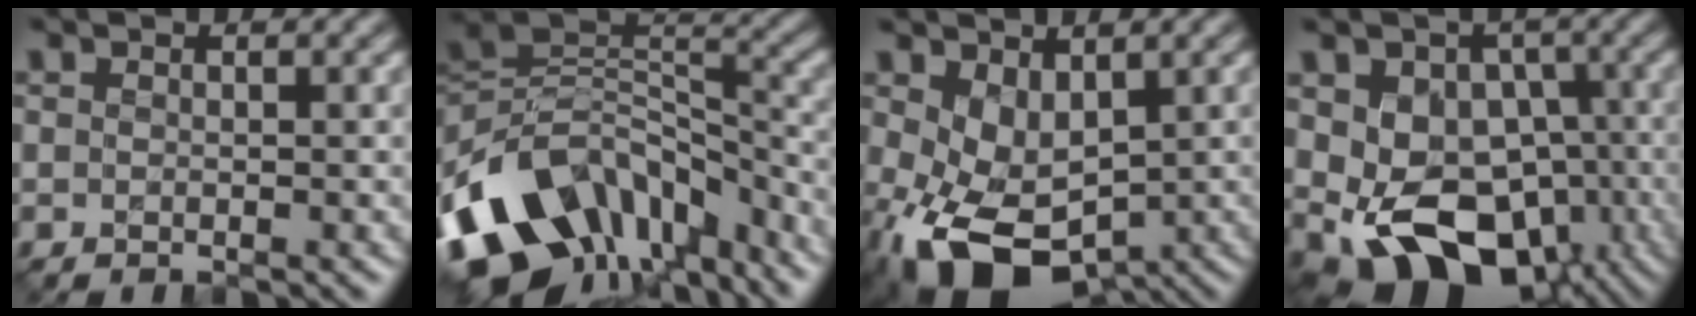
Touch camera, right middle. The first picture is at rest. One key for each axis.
{"total": 14.0, "fx": -8.3, "fy": 8.7, "fz": 7.3, "tx": -0.161, "ty": 0.018, "tz": -0.138}
{"total": 7.6, "fx": -1.7, "fy": 4.8, "fz": 5.6, "tx": -0.128, "ty": -0.019, "tz": -0.015}
{"total": 10.9, "fx": -2.4, "fy": 7.9, "fz": 7.1, "tx": -0.105, "ty": -0.015, "tz": -0.038}